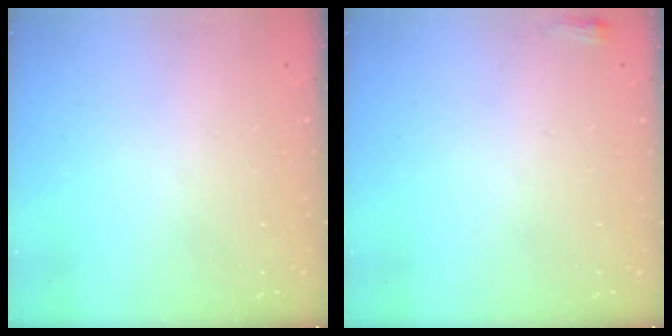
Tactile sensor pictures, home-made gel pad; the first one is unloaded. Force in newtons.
{"total": 3.0, "press": 2.8, "slide": 1.2}